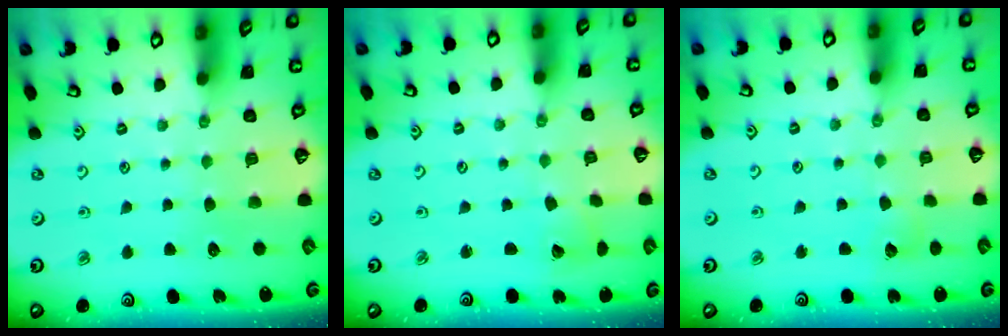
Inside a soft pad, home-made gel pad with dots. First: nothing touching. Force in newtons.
{"total": 2.3, "press": 2.3, "slide": 0.3}
{"total": 3.0, "press": 3.0, "slide": 0.3}